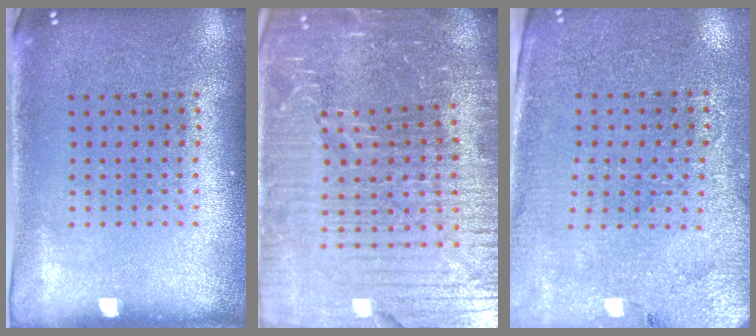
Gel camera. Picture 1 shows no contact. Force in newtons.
{"total": 6.9, "press": 6.0, "slide": 3.4}
{"total": 3.0, "press": 2.8, "slide": 1.0}